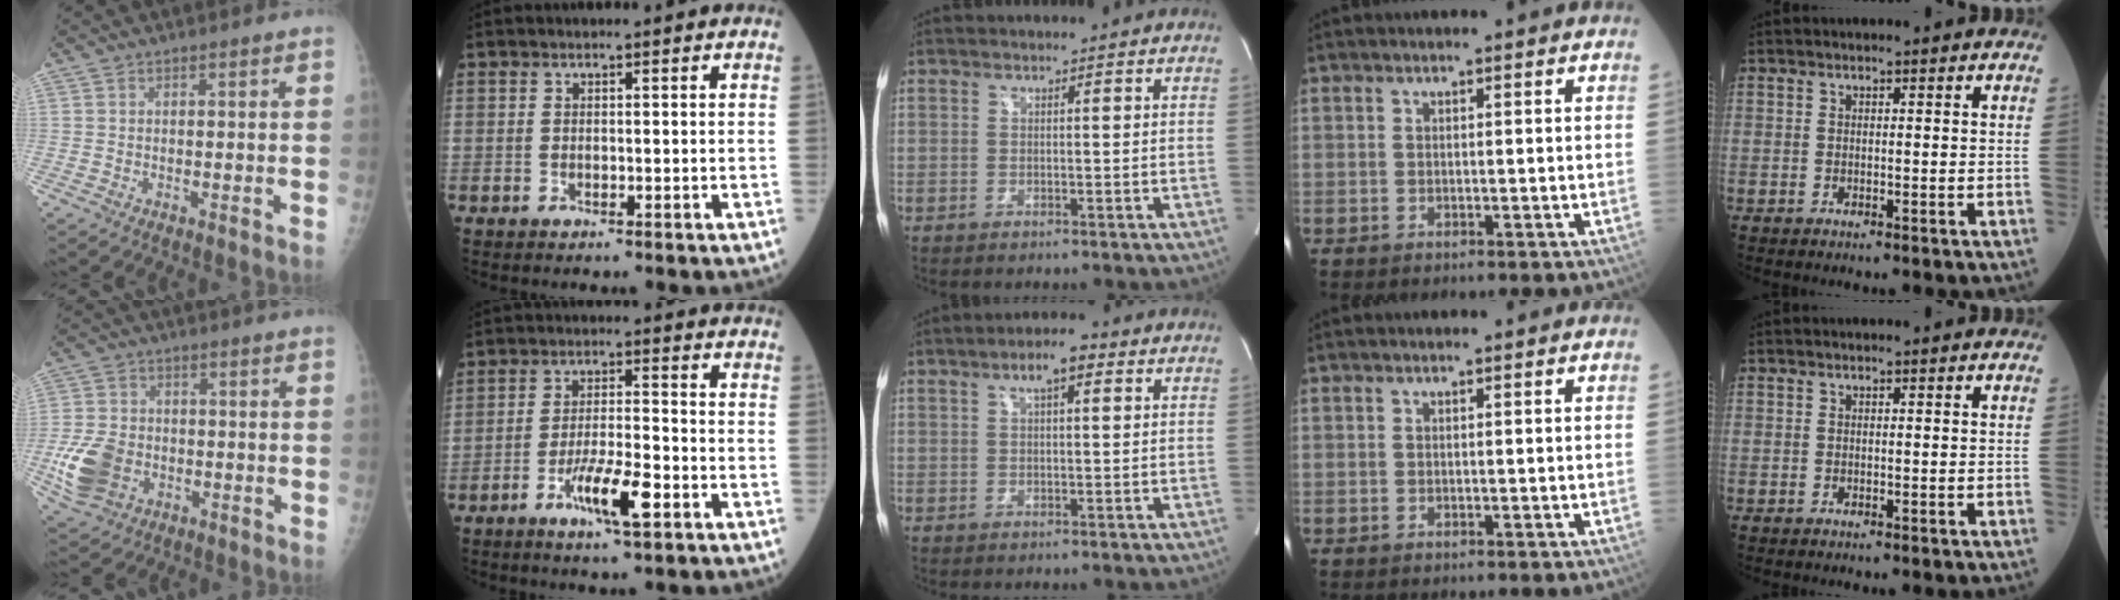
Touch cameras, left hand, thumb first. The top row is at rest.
{"thumb": {"total": 10.4, "force": [-2.8, 7.8, 6.3], "torque": [-0.120, 0.008, -0.050]}, "index": {"total": 7.5, "force": [-3.8, 1.0, 6.4], "torque": [-0.123, -0.008, -0.066]}, "middle": {"total": 4.6, "force": [2.1, 1.2, 3.8], "torque": [-0.070, 0.018, 0.034]}}